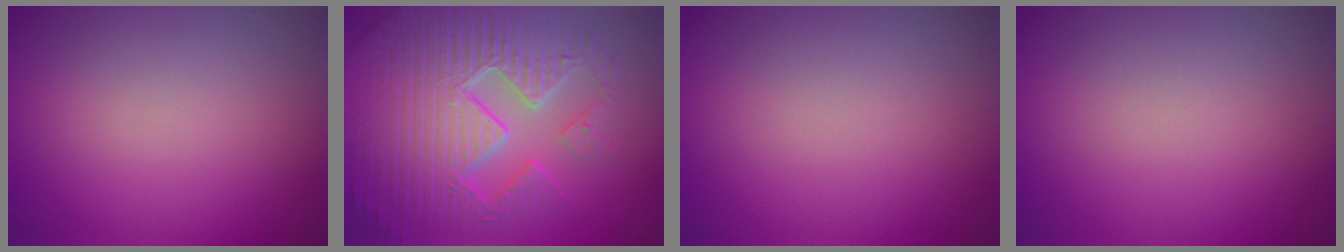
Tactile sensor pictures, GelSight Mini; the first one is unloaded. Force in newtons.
{"total": 10.9, "press": 7.1, "slide": 8.3}
{"total": 0.0}
{"total": 0.0}